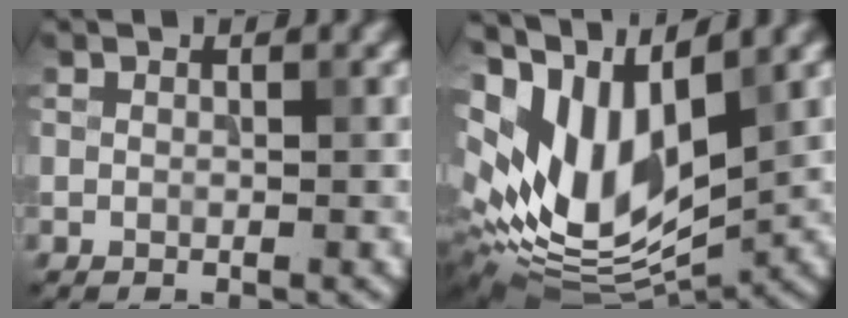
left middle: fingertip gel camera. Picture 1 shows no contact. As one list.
[{"total": 12.3, "force": [3.8, 6.2, 10.0], "torque": [-0.205, -0.004, 0.073]}]